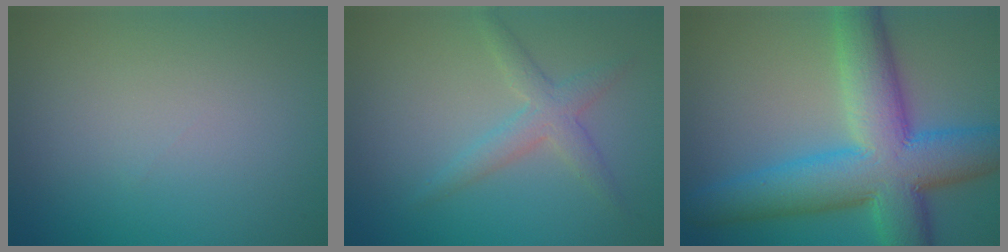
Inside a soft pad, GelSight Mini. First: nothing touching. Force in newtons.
{"total": 2.7, "press": 2.7, "slide": 0.1}
{"total": 11.8, "press": 11.8, "slide": 0.1}